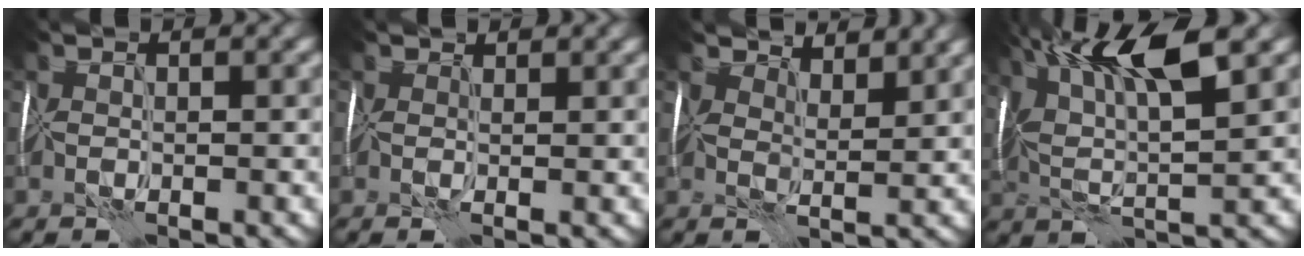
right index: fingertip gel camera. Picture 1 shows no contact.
{"total": 1.8, "force": [1.2, 1.0, 1.0], "torque": [-0.017, 0.008, 0.006]}
{"total": 4.9, "force": [4.6, 1.3, 1.1], "torque": [-0.038, 0.006, 0.061]}
{"total": 9.6, "force": [4.5, 2.7, 8.0], "torque": [-0.165, 0.022, 0.078]}